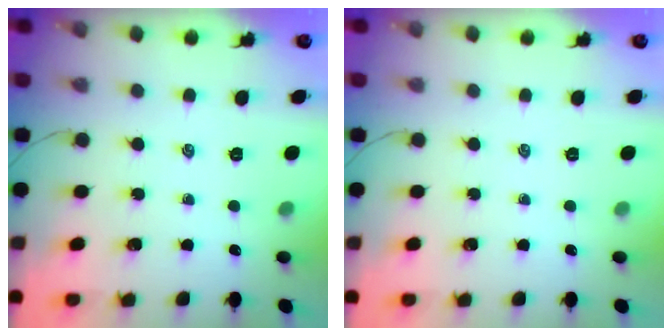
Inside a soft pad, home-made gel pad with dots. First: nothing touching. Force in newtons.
{"total": 0.0}